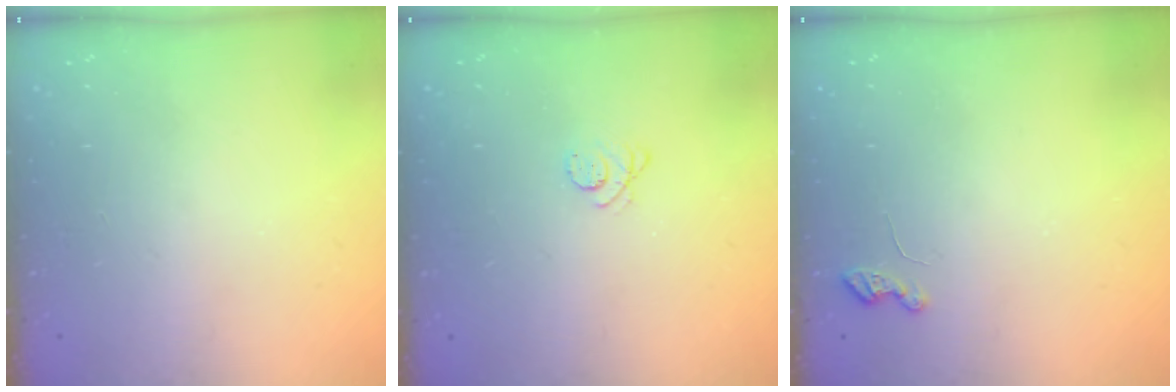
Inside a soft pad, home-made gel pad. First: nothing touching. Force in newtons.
{"total": 2.8, "press": 2.8, "slide": 0.4}
{"total": 4.2, "press": 4.1, "slide": 0.7}